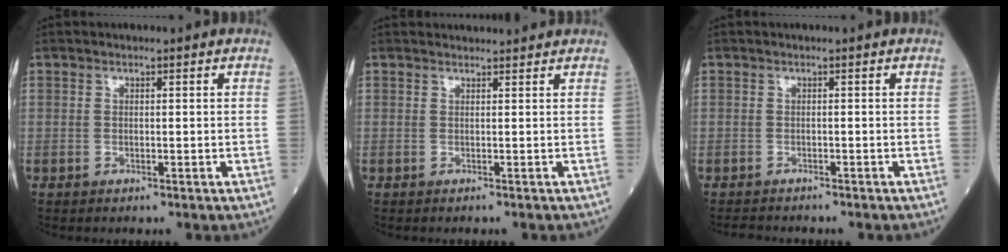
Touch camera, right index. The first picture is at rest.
{"total": 2.7, "force": [2.6, 0.5, 0.6], "torque": [-0.024, 0.018, 0.024]}
{"total": 1.8, "force": [-1.7, 0.6, 0.0], "torque": [-0.008, -0.006, -0.028]}